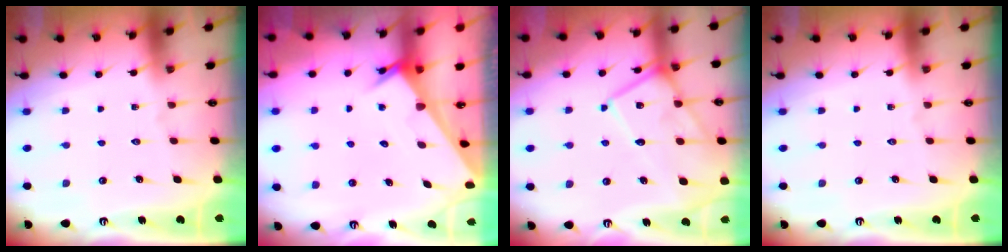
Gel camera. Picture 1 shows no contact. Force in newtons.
{"total": 2.5, "press": 2.5, "slide": 0.1}
{"total": 13.7, "press": 13.7, "slide": 1.2}
{"total": 0.0}